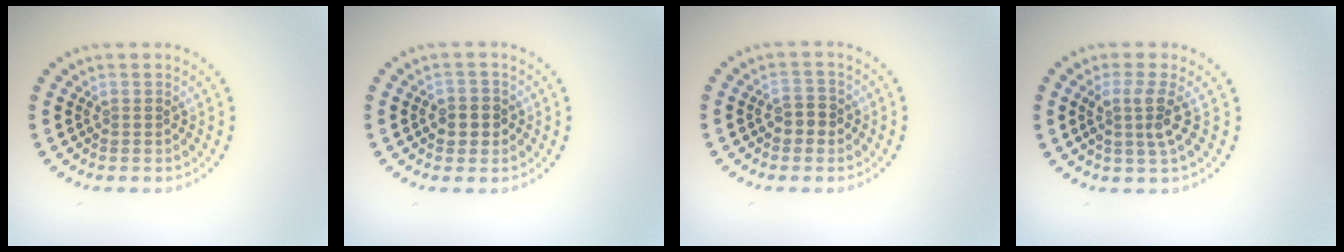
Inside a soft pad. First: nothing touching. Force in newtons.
{"total": 2.3, "press": 2.1, "slide": 0.8}
{"total": 1.9, "press": 1.8, "slide": 0.5}
{"total": 2.7, "press": 2.0, "slide": 1.8}